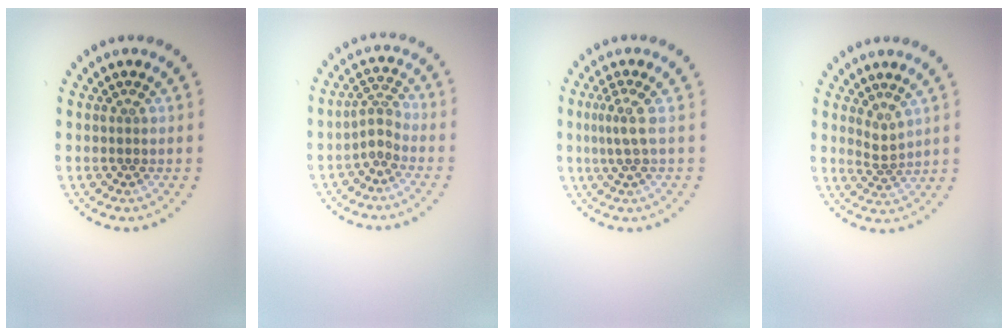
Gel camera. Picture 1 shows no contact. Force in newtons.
{"total": 2.0, "press": 1.3, "slide": 1.5}
{"total": 2.2, "press": 1.5, "slide": 1.6}
{"total": 1.5, "press": 1.0, "slide": 1.2}